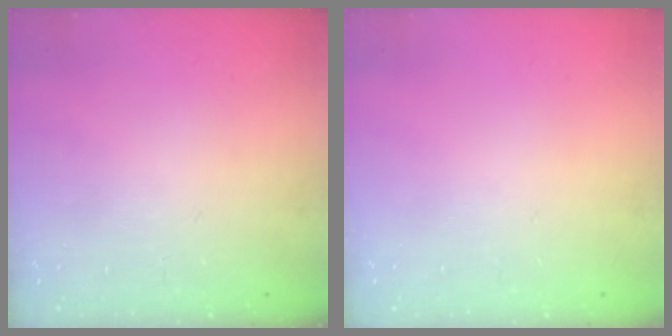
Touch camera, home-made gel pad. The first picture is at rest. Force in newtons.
{"total": 0.0}